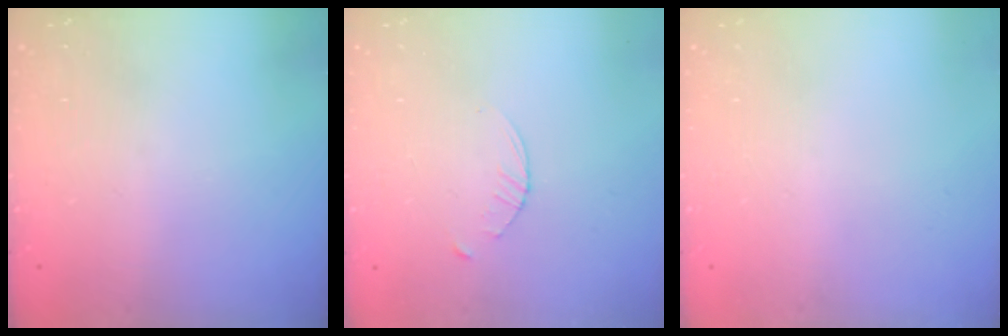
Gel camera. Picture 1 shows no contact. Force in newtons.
{"total": 3.2, "press": 3.2, "slide": 0.5}
{"total": 0.0}